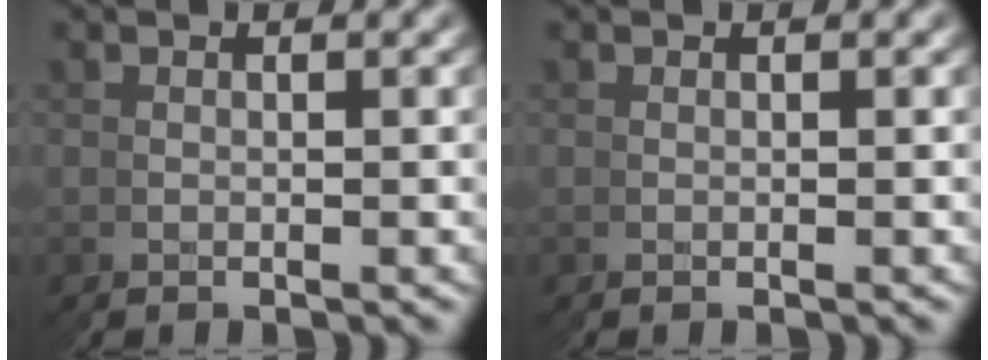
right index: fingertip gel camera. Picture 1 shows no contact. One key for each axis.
{"total": 0.0}